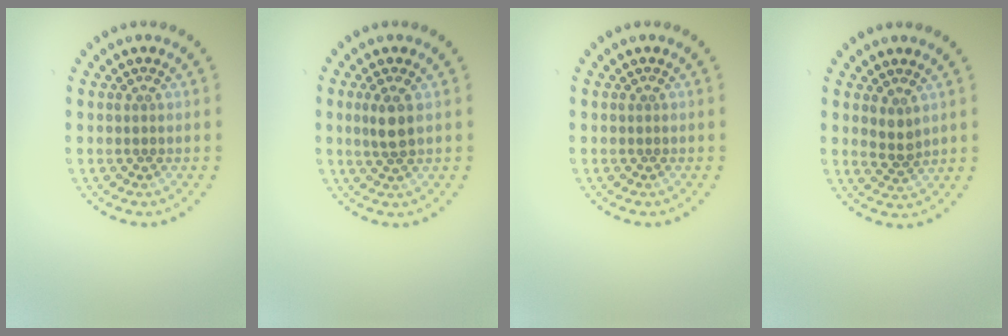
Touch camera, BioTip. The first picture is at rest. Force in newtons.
{"total": 2.0, "press": 1.8, "slide": 0.9}
{"total": 0.0}
{"total": 1.7, "press": 1.4, "slide": 0.9}